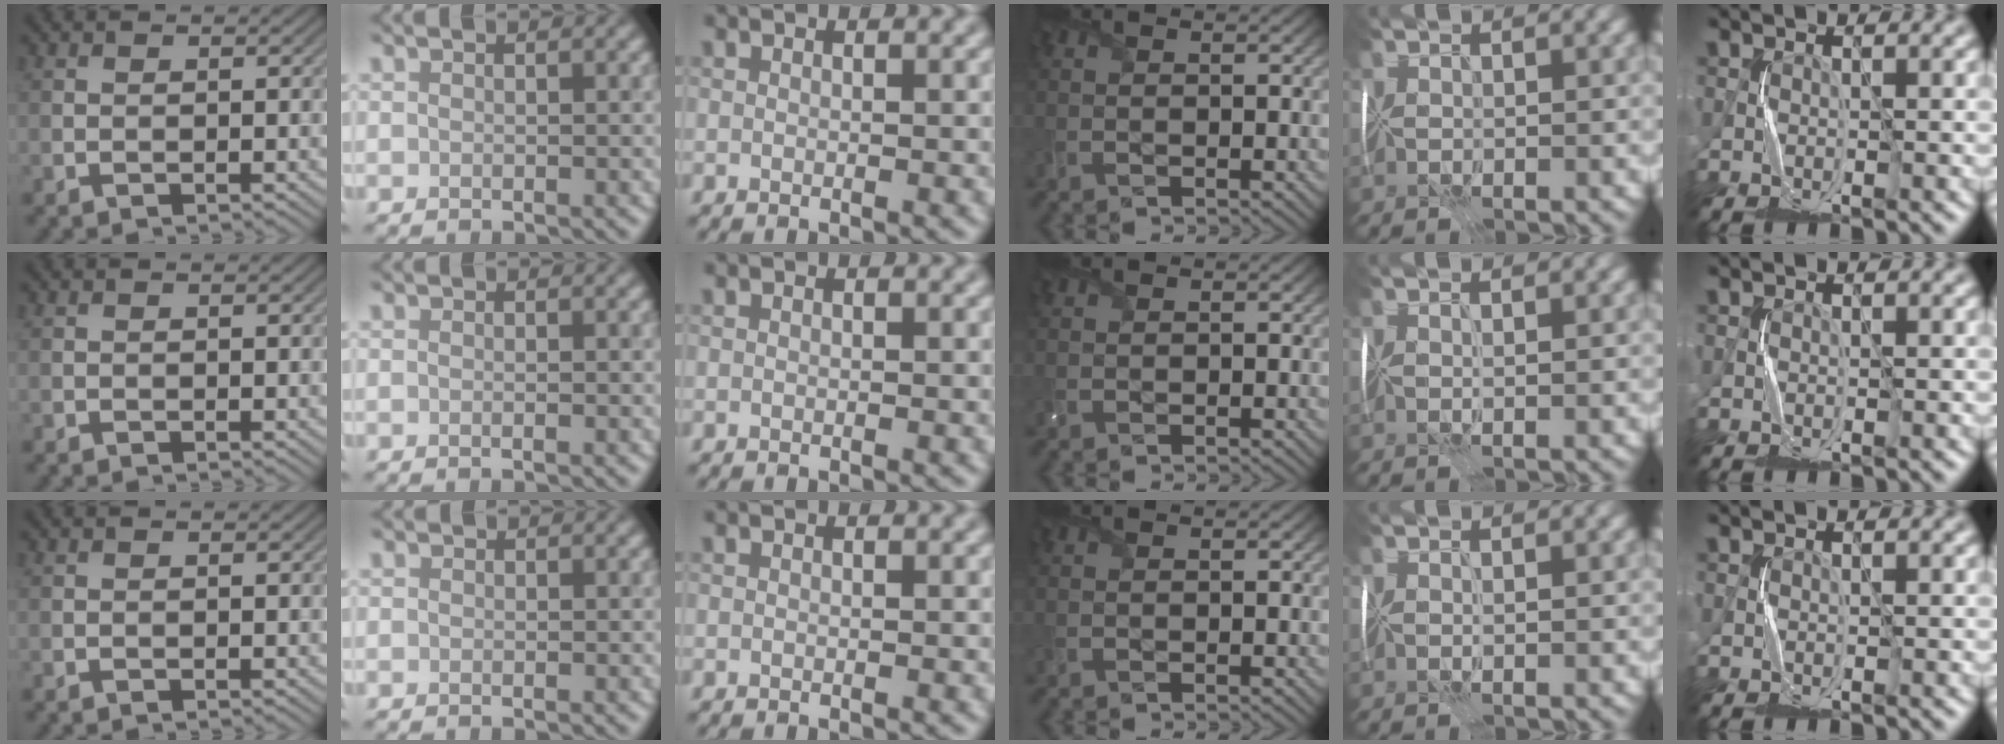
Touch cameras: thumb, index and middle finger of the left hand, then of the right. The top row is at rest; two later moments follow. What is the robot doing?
{"motion": "fold", "object": "plastic wrap"}